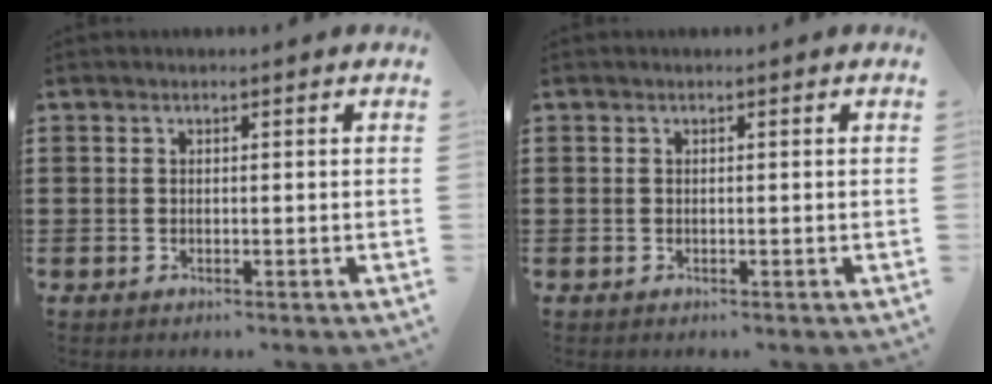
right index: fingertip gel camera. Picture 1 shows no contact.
{"total": 0.0}